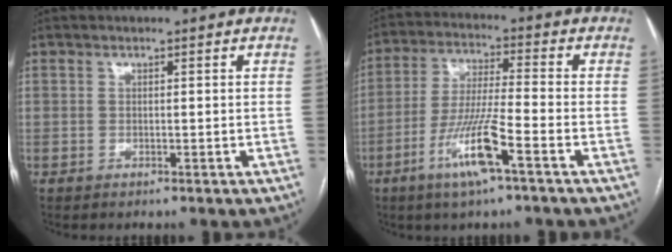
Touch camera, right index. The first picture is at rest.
{"total": 10.4, "force": [-5.1, 0.2, 9.1], "torque": [-0.183, -0.012, -0.099]}